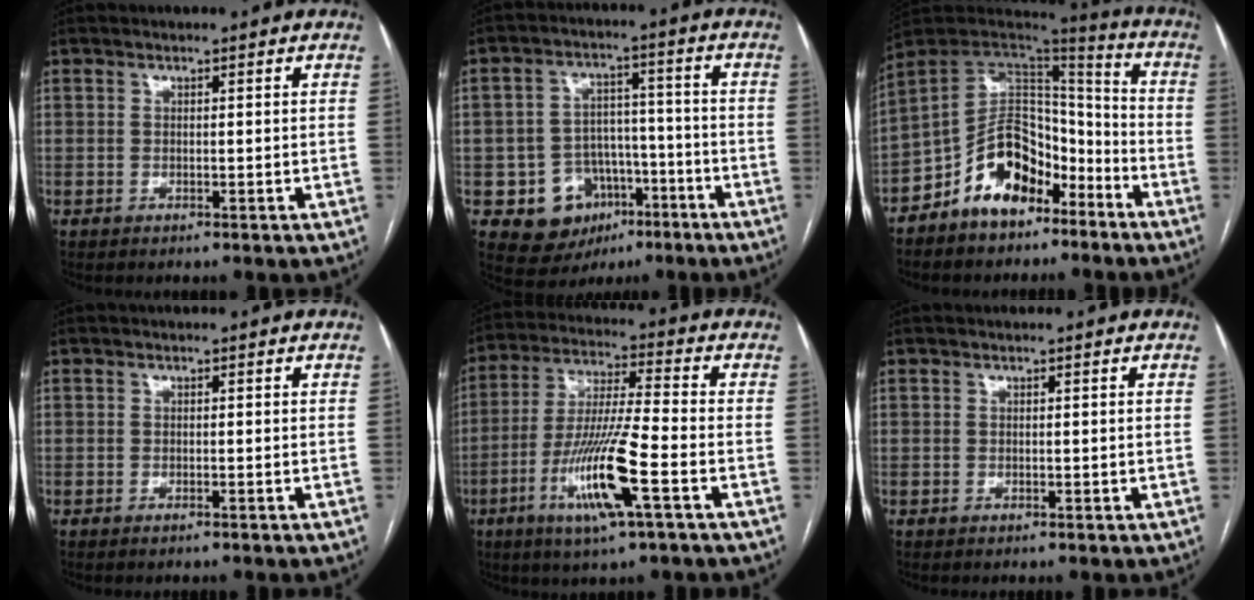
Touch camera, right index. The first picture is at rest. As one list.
[{"total": 10.0, "force": [-4.4, 8.4, 3.2], "torque": [-0.046, 0.031, -0.057]}, {"total": 13.6, "force": [-8.0, 8.0, 7.7], "torque": [-0.144, 0.032, -0.141]}, {"total": 0.5, "force": [-0.4, -0.1, 0.3], "torque": [-0.009, -0.001, -0.007]}, {"total": 13.7, "force": [-5.3, 0.4, 12.6], "torque": [-0.253, -0.018, -0.099]}, {"total": 0.0}]